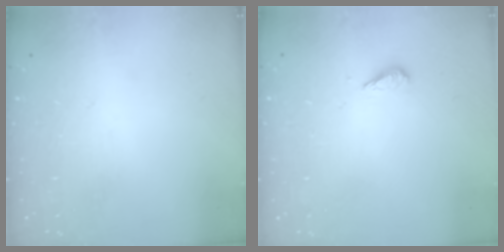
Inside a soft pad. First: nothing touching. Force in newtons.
{"total": 3.0, "press": 2.9, "slide": 0.6}